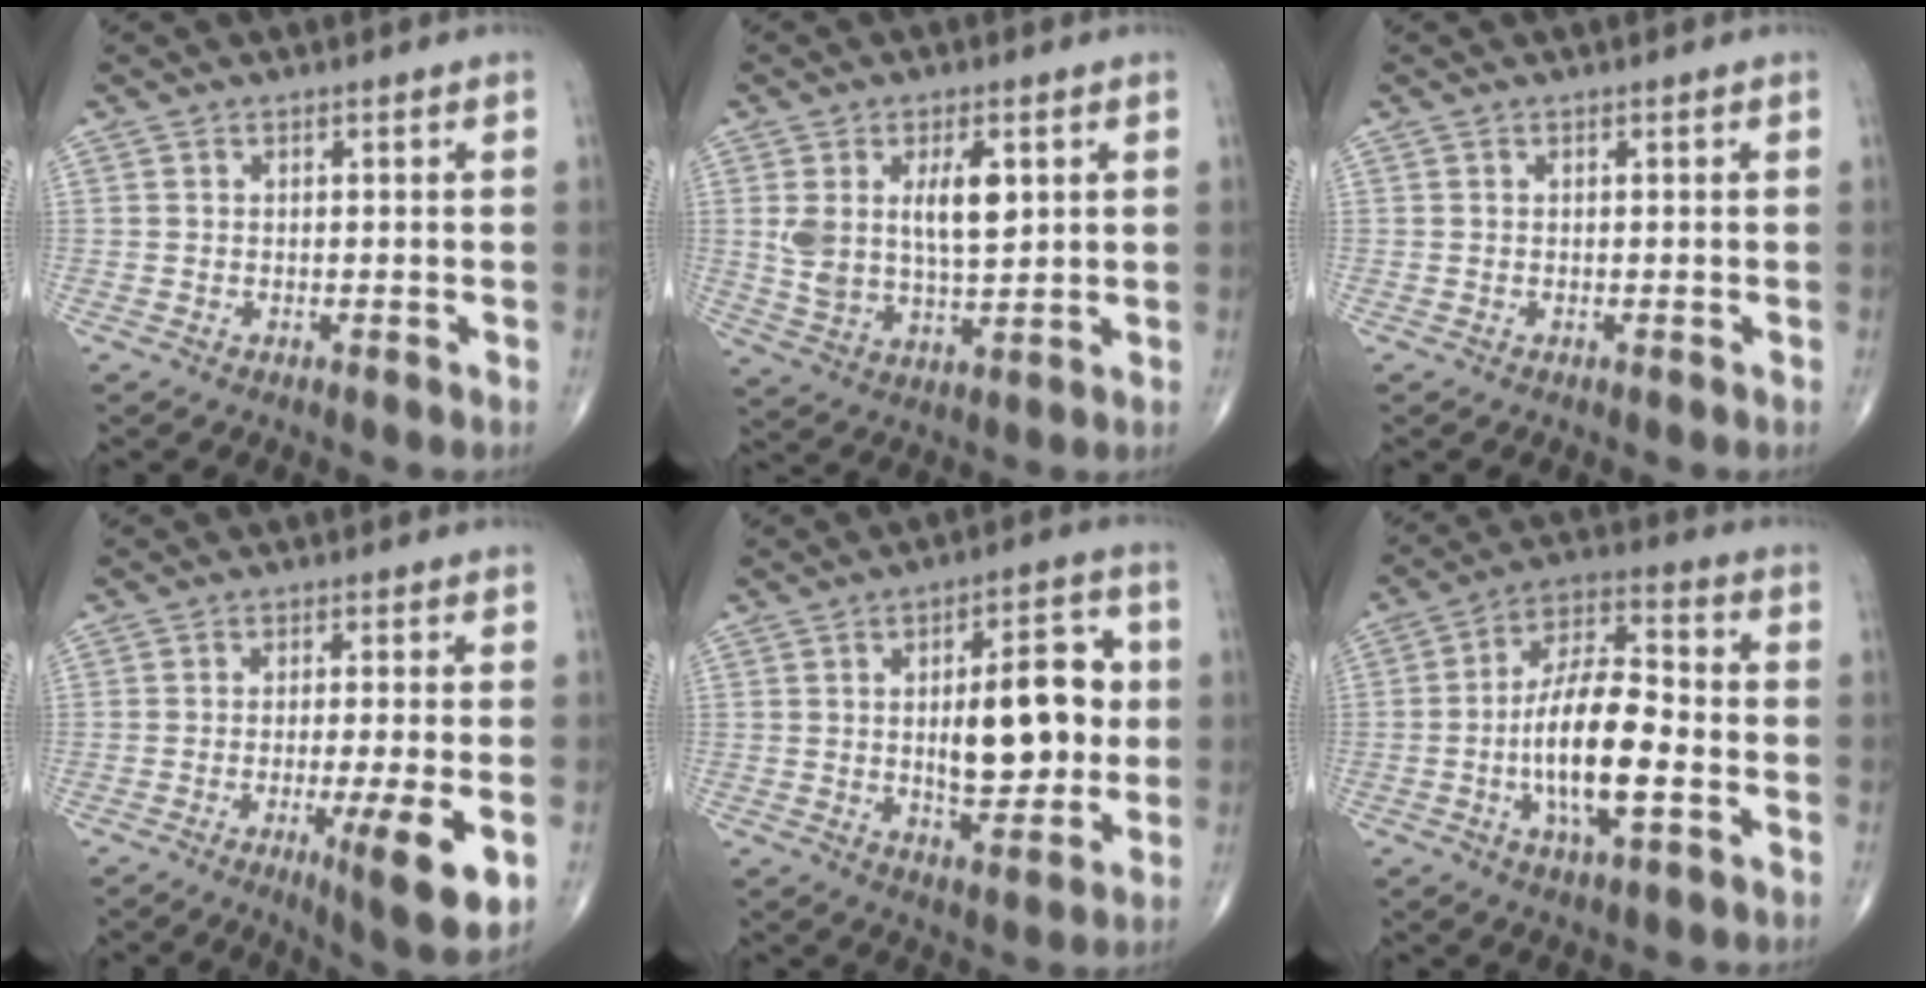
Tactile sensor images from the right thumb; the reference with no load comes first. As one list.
[{"total": 10.7, "force": [2.9, 5.0, 9.0], "torque": [-0.158, -0.016, 0.058]}, {"total": 0.0}, {"total": 10.2, "force": [-3.2, 1.2, 9.6], "torque": [-0.148, -0.015, -0.047]}, {"total": 16.0, "force": [0.9, 7.0, 14.4], "torque": [-0.176, 0.005, 0.016]}, {"total": 15.5, "force": [-3.6, 5.6, 14.0], "torque": [-0.250, 0.029, -0.069]}]